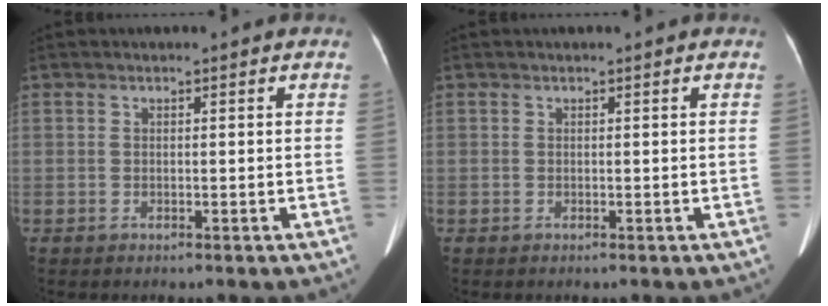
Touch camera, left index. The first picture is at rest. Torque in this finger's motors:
{"motor_torque": [-0.16, -1.35, -0.02, -0.04]}